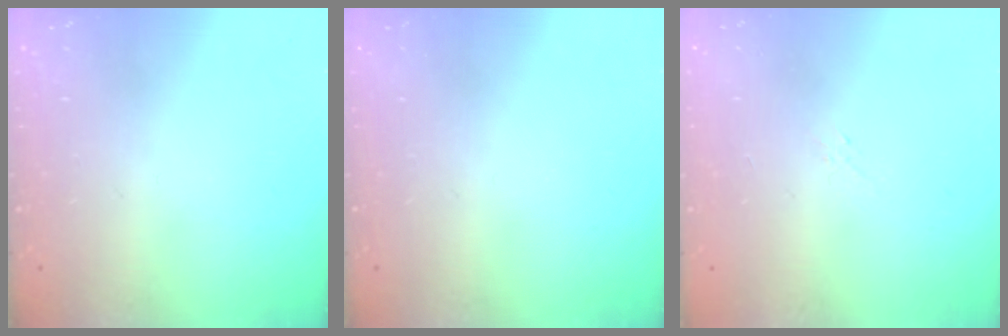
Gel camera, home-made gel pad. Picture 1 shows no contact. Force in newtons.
{"total": 0.0}
{"total": 2.1, "press": 2.0, "slide": 0.6}